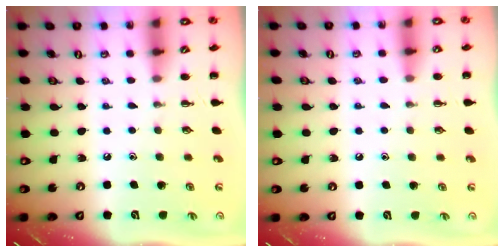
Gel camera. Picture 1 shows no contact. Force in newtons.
{"total": 5.8, "press": 5.5, "slide": 1.9}